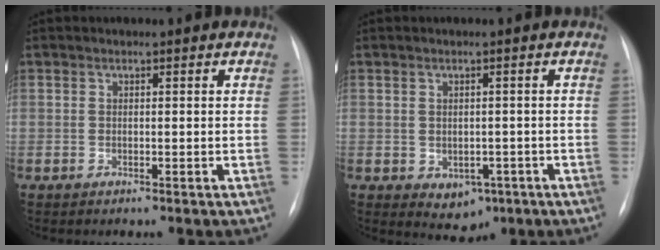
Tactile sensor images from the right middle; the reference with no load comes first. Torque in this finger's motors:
{"motor_torque": [0.60, -0.52, 0.31, 0.05]}